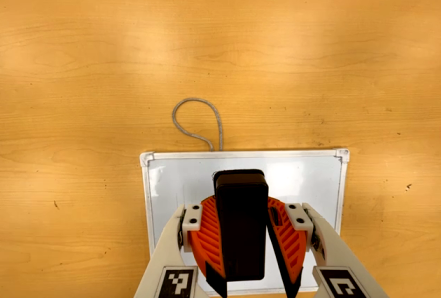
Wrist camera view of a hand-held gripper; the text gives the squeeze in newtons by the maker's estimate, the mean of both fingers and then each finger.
{"total": 9.6, "left": 9.8, "right": 9.5}